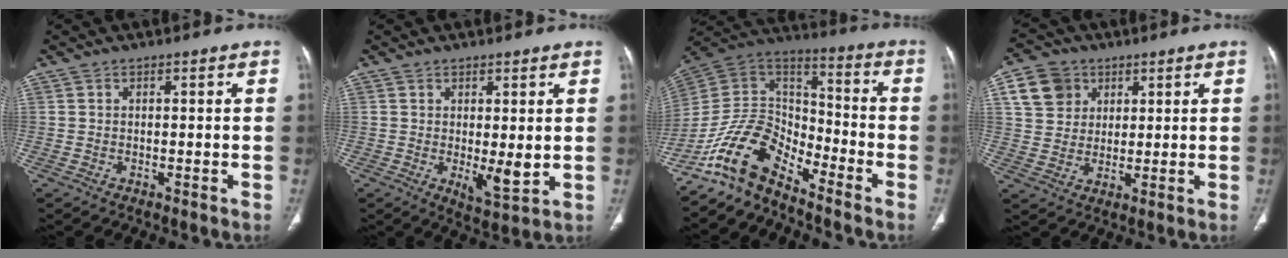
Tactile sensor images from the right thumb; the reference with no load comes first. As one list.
[{"total": 5.1, "force": [0.2, 1.8, 4.8], "torque": [-0.069, -0.019, 0.010]}, {"total": 12.7, "force": [-10.0, 5.5, 5.5], "torque": [-0.089, 0.094, -0.203]}, {"total": 8.8, "force": [3.6, 7.4, 3.1], "torque": [-0.033, -0.003, 0.070]}]